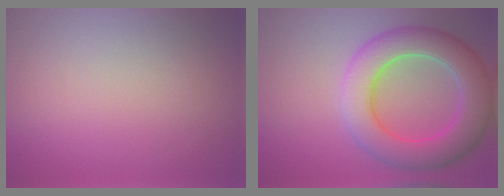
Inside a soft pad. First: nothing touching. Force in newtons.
{"total": 7.9, "press": 7.9, "slide": 0.4}